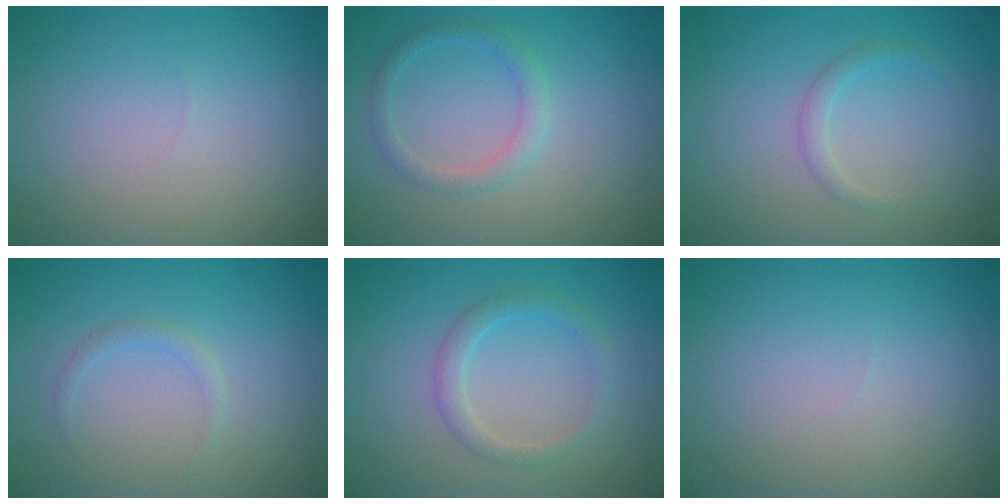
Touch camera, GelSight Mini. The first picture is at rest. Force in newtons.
{"total": 1.7, "press": 1.7, "slide": 0.1}
{"total": 1.2, "press": 1.2, "slide": 0.1}
{"total": 0.9, "press": 0.9, "slide": 0.1}
{"total": 2.0, "press": 2.0, "slide": 0.1}
{"total": 0.0}